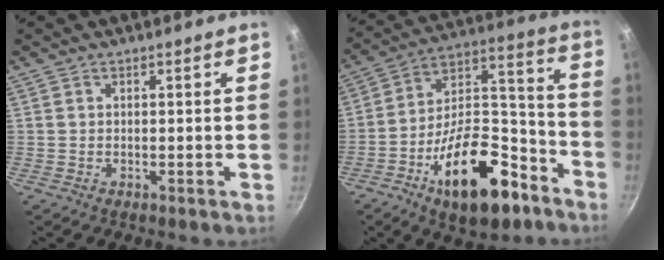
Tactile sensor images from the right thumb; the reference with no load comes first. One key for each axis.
{"total": 23.8, "fx": -12.4, "fy": 11.4, "fz": 16.8, "tx": -0.219, "ty": 0.095, "tz": -0.188}